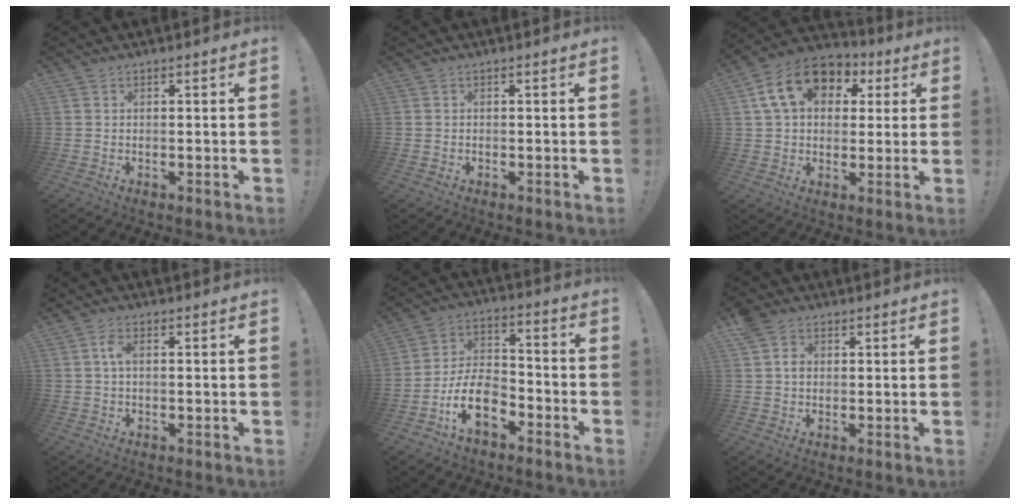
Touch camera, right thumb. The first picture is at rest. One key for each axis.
{"total": 0.5, "fx": -0.4, "fy": 0.3, "fz": 0.1, "tx": -0.009, "ty": 0.005, "tz": -0.006}
{"total": 16.3, "fx": 5.8, "fy": 11.8, "fz": 9.7, "tx": -0.154, "ty": -0.001, "tz": 0.112}
{"total": 3.5, "fx": 0.5, "fy": 1.9, "fz": 2.9, "tx": -0.050, "ty": 0.008, "tz": 0.007}
{"total": 14.2, "fx": -8.2, "fy": 7.8, "fz": 8.6, "tx": -0.156, "ty": 0.051, "tz": -0.141}
{"total": 4.7, "fx": 1.1, "fy": 4.0, "fz": 2.3, "tx": -0.035, "ty": 0.007, "tz": 0.024}